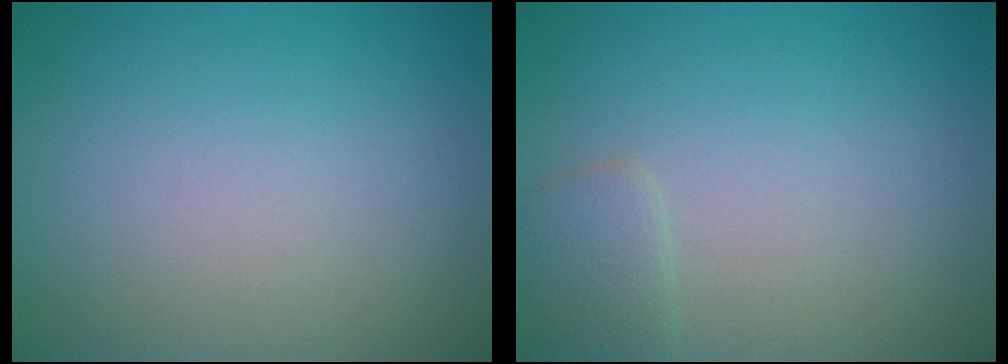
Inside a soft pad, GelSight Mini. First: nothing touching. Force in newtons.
{"total": 1.4, "press": 1.4, "slide": 0.0}